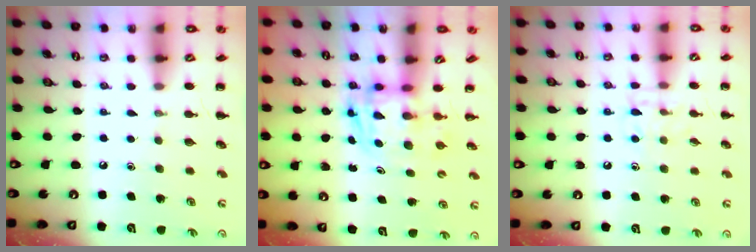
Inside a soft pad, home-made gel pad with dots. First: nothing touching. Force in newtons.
{"total": 2.7, "press": 2.6, "slide": 0.5}
{"total": 7.2, "press": 7.1, "slide": 1.1}